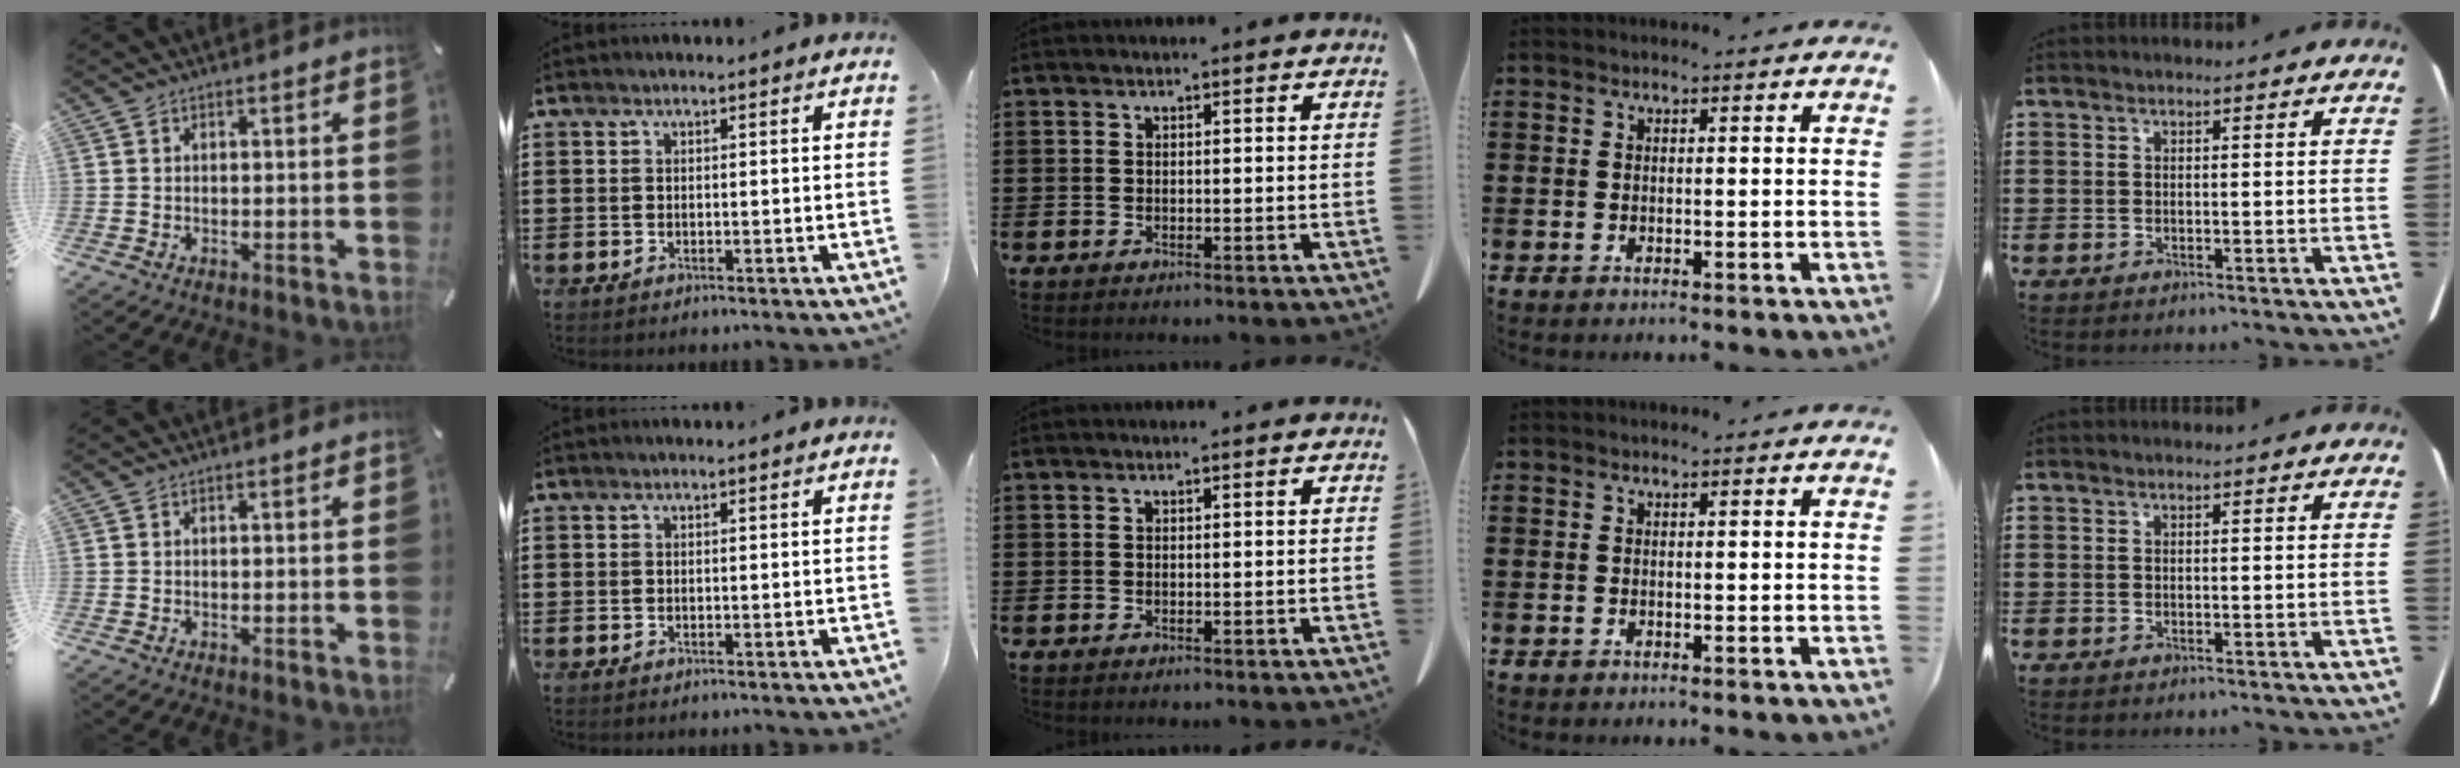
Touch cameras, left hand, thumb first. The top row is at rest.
{}